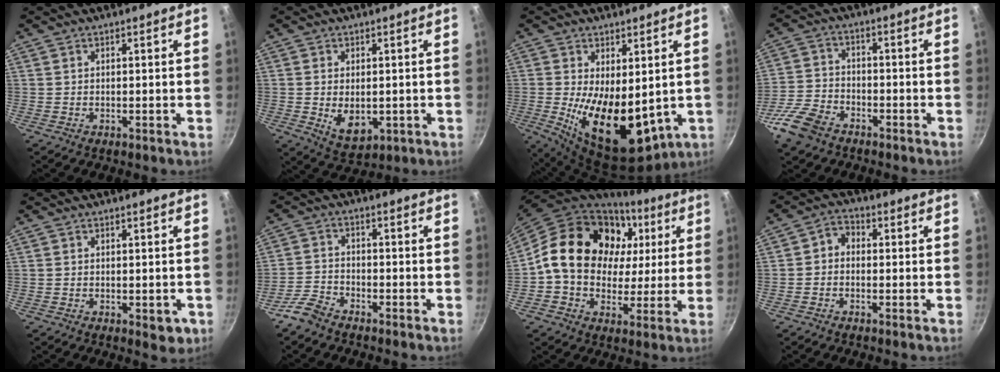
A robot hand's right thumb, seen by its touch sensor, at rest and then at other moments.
{"total": 7.1, "force": [-0.7, 4.5, 5.4], "torque": [-0.079, -0.013, 0.002]}
{"total": 16.2, "force": [-0.4, 8.7, 13.7], "torque": [-0.207, -0.034, 0.017]}
{"total": 9.4, "force": [-5.8, 5.7, 4.7], "torque": [-0.090, 0.033, -0.123]}
{"total": 3.7, "force": [-1.2, 2.0, 2.9], "torque": [-0.026, -0.001, -0.015]}
{"total": 4.9, "force": [-4.0, 2.3, 1.8], "torque": [-0.039, 0.031, -0.087]}
{"total": 22.6, "force": [5.7, 17.3, 13.3], "torque": [-0.204, 0.015, 0.091]}
{"total": 3.5, "force": [-0.7, 2.7, 2.0], "torque": [-0.031, 0.017, -0.026]}